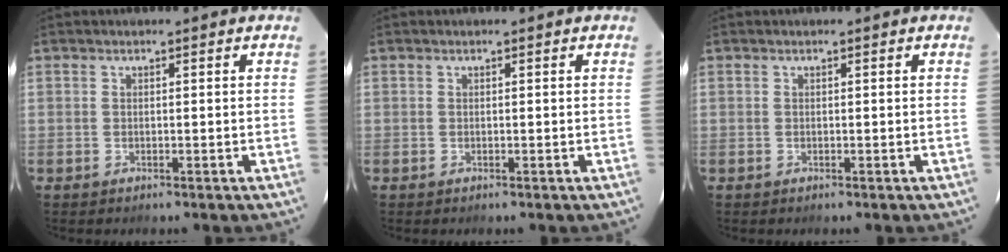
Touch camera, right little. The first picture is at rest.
{"total": 0.0}
{"total": 0.0}